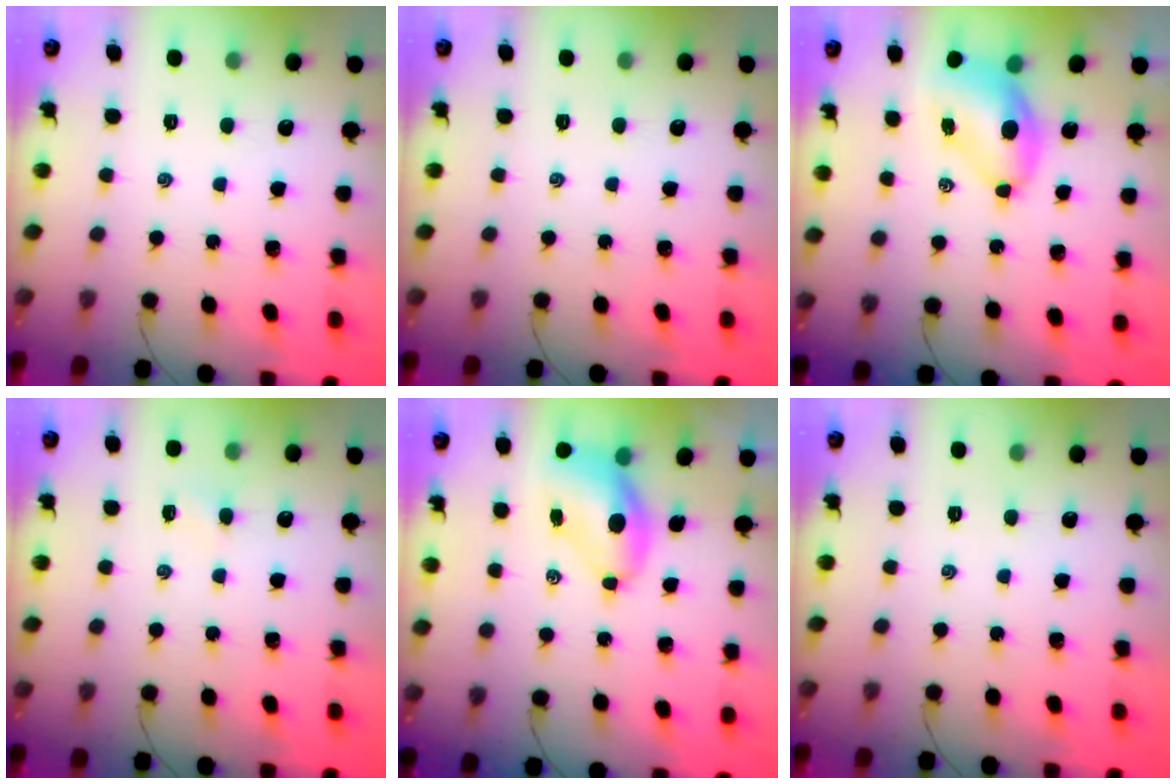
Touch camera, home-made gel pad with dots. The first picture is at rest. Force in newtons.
{"total": 0.0}
{"total": 7.4, "press": 7.4, "slide": 1.0}
{"total": 2.5, "press": 2.4, "slide": 0.8}
{"total": 6.6, "press": 6.5, "slide": 1.3}
{"total": 0.0}